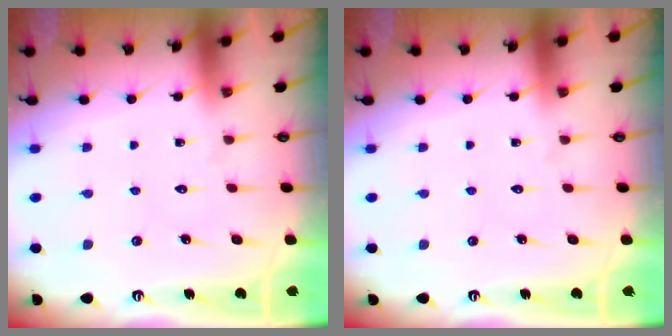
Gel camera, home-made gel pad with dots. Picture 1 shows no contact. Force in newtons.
{"total": 0.0}